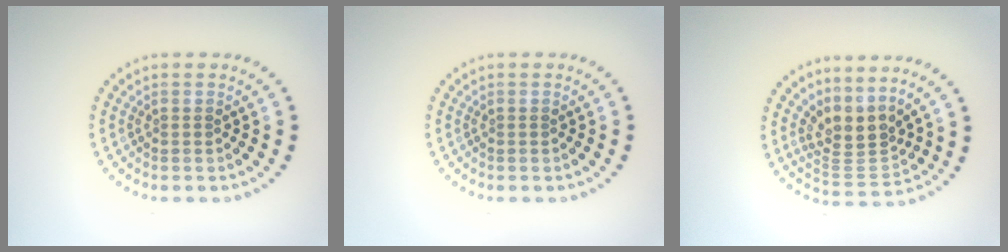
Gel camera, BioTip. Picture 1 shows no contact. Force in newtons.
{"total": 0.0}
{"total": 3.5, "press": 2.6, "slide": 2.4}